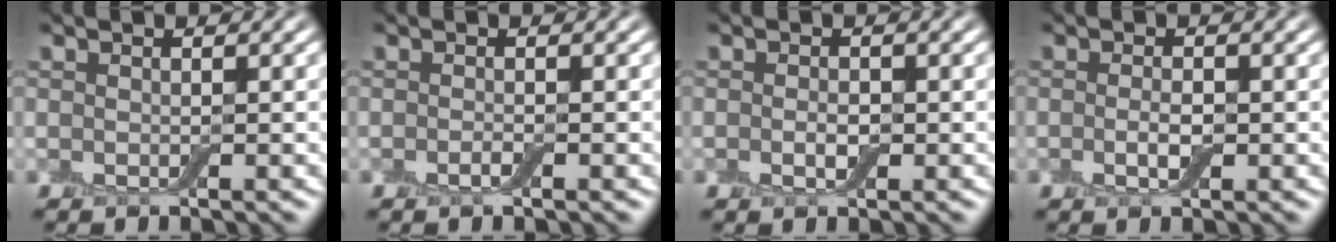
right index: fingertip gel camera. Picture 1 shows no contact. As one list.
[{"total": 0.7, "force": [-0.4, 0.1, 0.6], "torque": [-0.014, -0.002, -0.008]}, {"total": 1.3, "force": [-0.2, 0.7, 1.1], "torque": [-0.022, 0.000, -0.005]}, {"total": 1.6, "force": [-0.3, 0.7, 1.5], "torque": [-0.032, -0.003, -0.008]}]